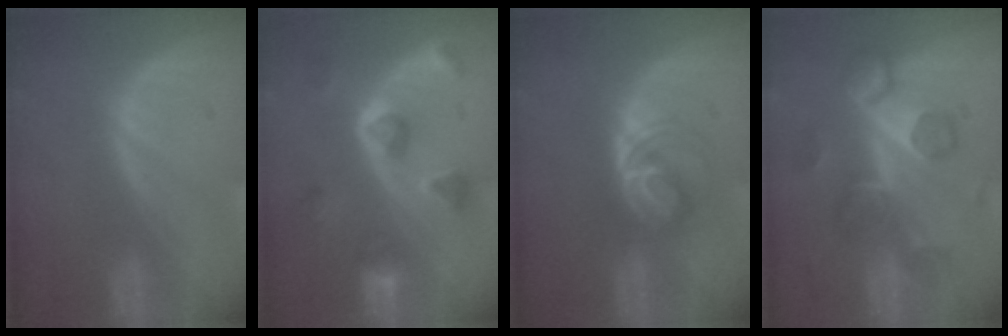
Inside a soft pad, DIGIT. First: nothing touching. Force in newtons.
{"total": 7.8, "press": 7.0, "slide": 3.5}
{"total": 5.9, "press": 5.1, "slide": 3.0}
{"total": 8.8, "press": 7.9, "slide": 3.7}